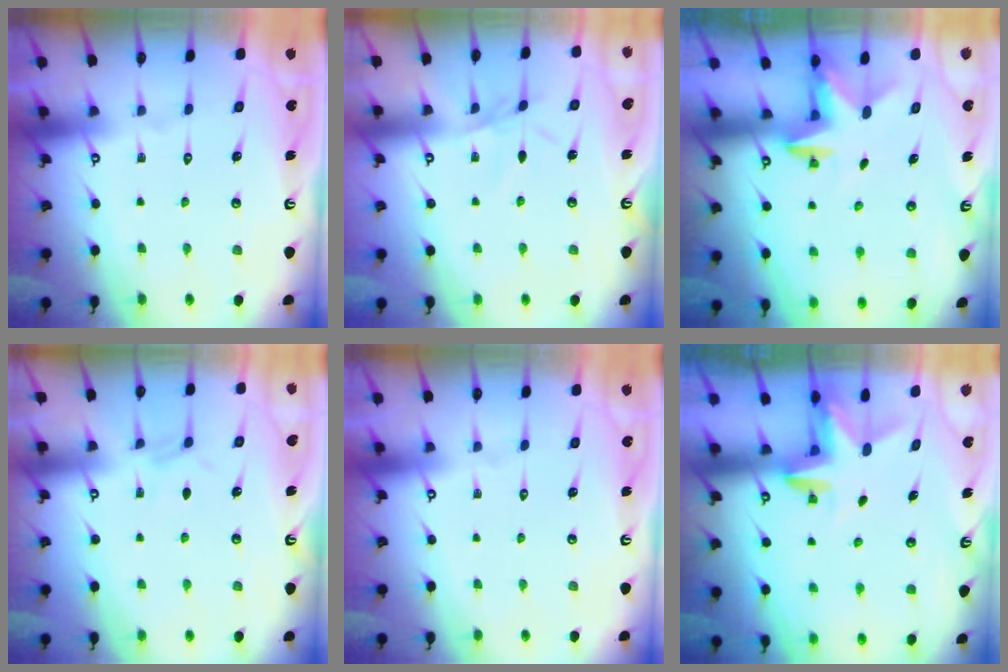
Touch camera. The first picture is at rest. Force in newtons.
{"total": 2.9, "press": 2.9, "slide": 0.5}
{"total": 2.5, "press": 2.5, "slide": 0.4}
{"total": 4.0, "press": 4.0, "slide": 0.2}
{"total": 0.0}
{"total": 2.9, "press": 2.9, "slide": 0.2}